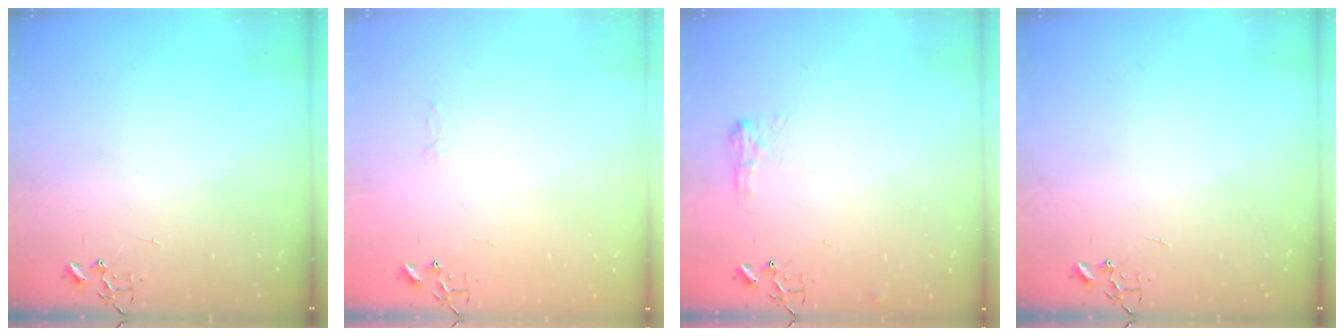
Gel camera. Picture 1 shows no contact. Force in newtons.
{"total": 2.8, "press": 2.8, "slide": 0.4}
{"total": 8.0, "press": 7.9, "slide": 0.7}
{"total": 0.0}